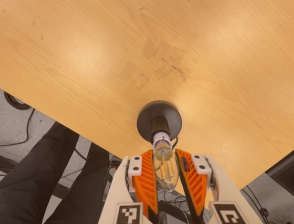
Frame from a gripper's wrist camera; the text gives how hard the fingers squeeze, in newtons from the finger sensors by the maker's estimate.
{"total": 10.4, "left": 9.9, "right": 10.9}